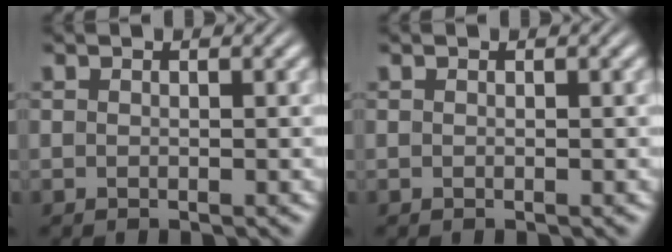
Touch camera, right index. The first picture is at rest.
{"total": 0.0}